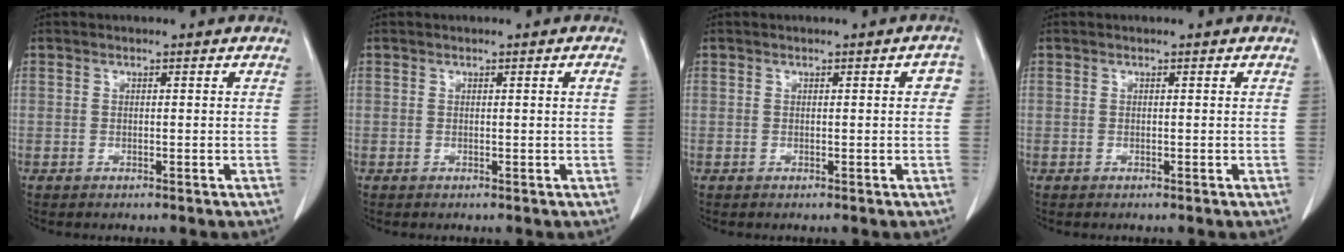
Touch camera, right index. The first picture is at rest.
{"total": 0.7, "force": [0.0, -0.2, 0.7], "torque": [-0.008, 0.000, -0.001]}
{"total": 2.1, "force": [0.0, 0.6, 2.0], "torque": [-0.014, 0.010, -0.002]}
{"total": 0.0}